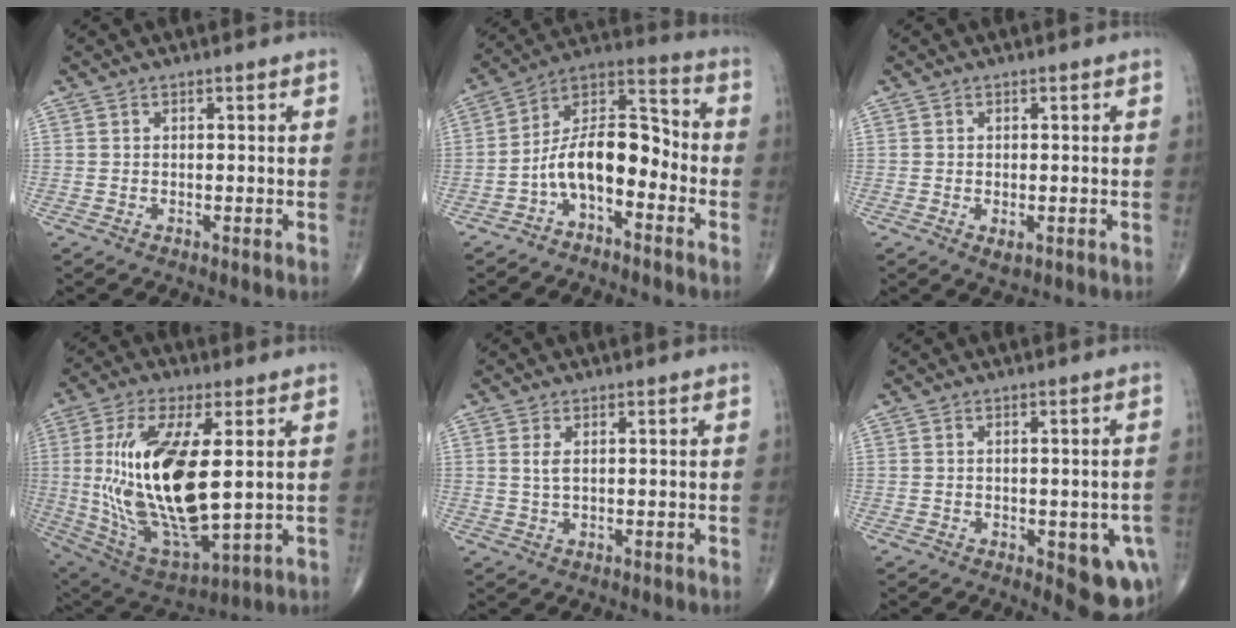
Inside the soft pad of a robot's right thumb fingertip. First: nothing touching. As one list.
[{"total": 12.3, "force": [-4.3, 6.1, 9.8], "torque": [-0.154, 0.079, -0.088]}, {"total": 1.9, "force": [-0.5, 0.9, 1.6], "torque": [-0.024, -0.003, -0.005]}, {"total": 23.7, "force": [2.0, 9.3, 21.7], "torque": [-0.441, -0.022, 0.053]}, {"total": 1.9, "force": [0.5, 0.8, 1.6], "torque": [-0.037, 0.001, 0.015]}, {"total": 9.3, "force": [-2.9, 3.9, 8.0], "torque": [-0.071, -0.004, -0.026]}]